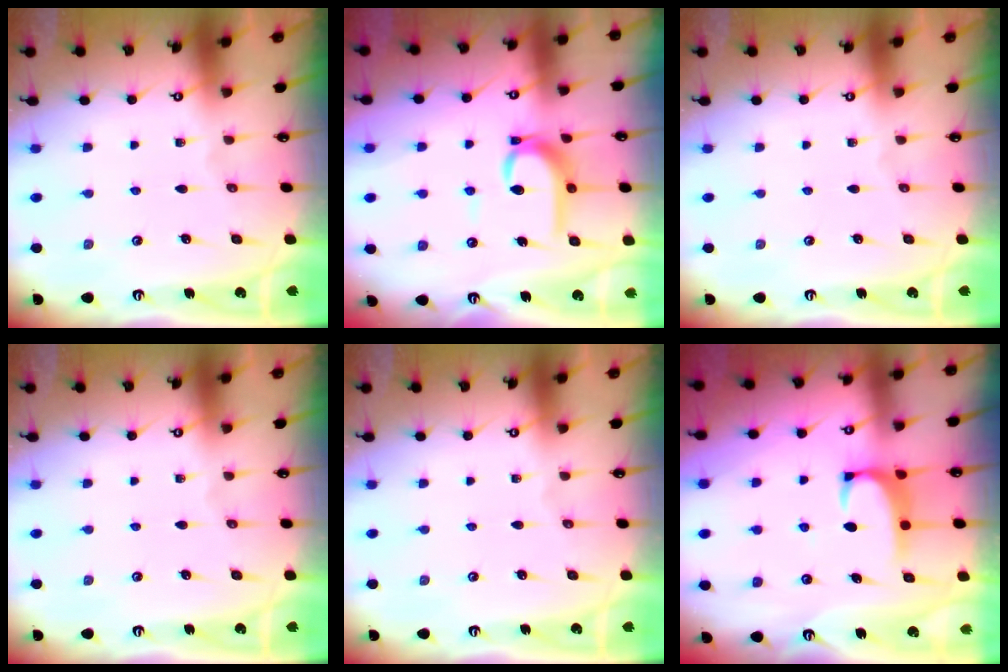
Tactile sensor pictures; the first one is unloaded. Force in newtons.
{"total": 10.5, "press": 10.5, "slide": 0.7}
{"total": 0.0}
{"total": 0.0}
{"total": 0.0}
{"total": 1.8, "press": 1.8, "slide": 0.4}